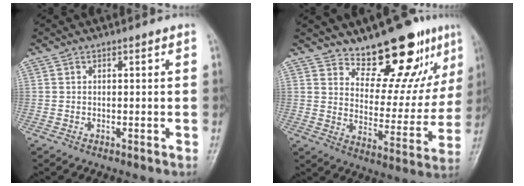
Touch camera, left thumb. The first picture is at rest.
{"total": 16.3, "force": [12.0, 6.5, 9.1], "torque": [-0.064, -0.084, 0.181]}